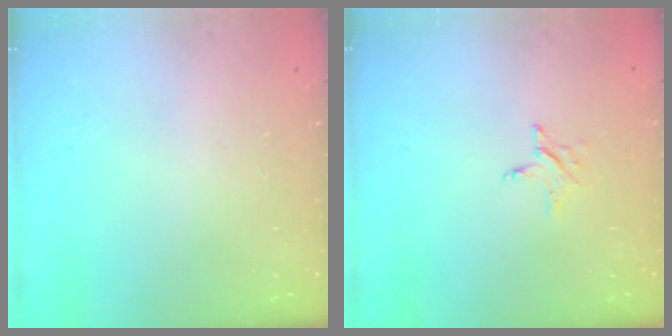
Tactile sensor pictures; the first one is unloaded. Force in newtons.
{"total": 2.9, "press": 2.9, "slide": 0.2}